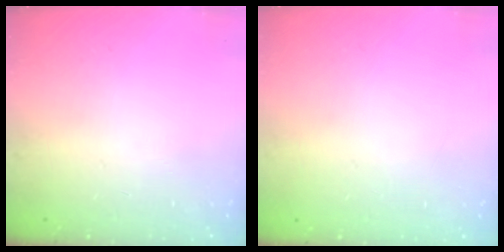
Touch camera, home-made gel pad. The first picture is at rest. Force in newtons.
{"total": 0.0}